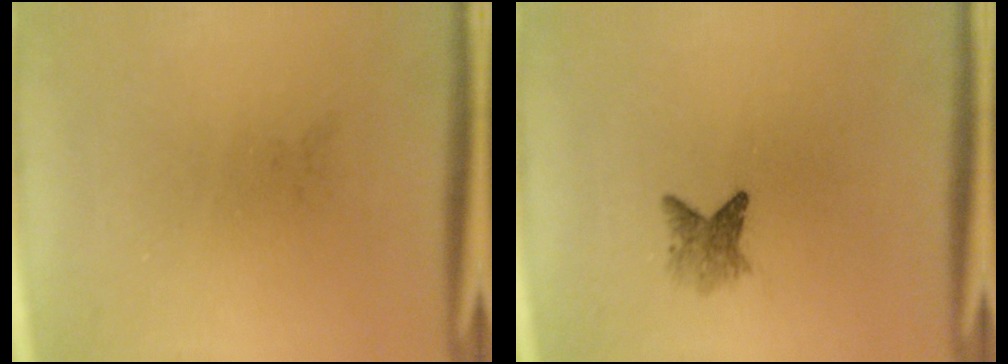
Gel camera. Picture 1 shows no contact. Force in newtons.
{"total": 2.5}